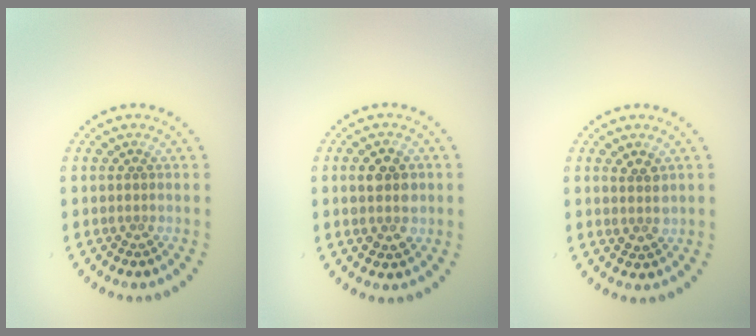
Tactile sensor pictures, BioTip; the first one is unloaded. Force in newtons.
{"total": 3.0, "press": 3.0, "slide": 0.3}
{"total": 2.0, "press": 1.8, "slide": 0.9}